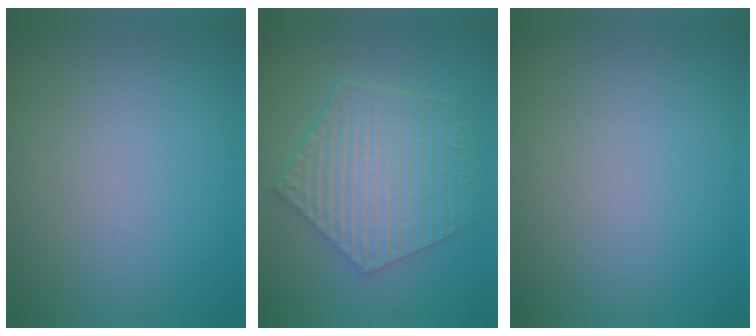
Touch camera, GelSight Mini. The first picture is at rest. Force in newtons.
{"total": 6.5, "press": 4.9, "slide": 4.3}
{"total": 0.0}